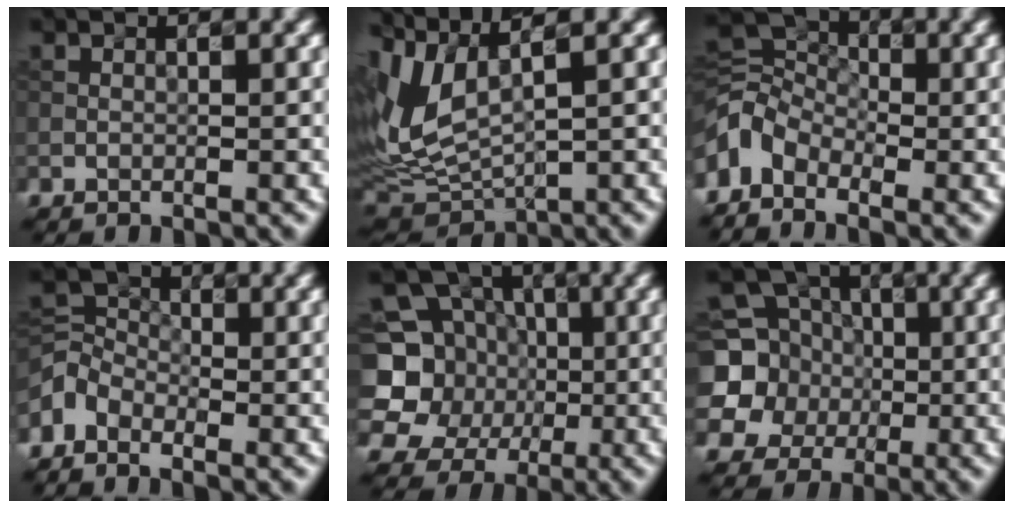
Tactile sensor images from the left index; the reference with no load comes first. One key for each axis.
{"total": 6.9, "fx": 2.4, "fy": 2.7, "fz": 5.8, "tx": -0.145, "ty": 0.004, "tz": 0.053}
{"total": 4.3, "fx": -2.6, "fy": 2.8, "fz": 2.0, "tx": -0.037, "ty": 0.005, "tz": -0.070}
{"total": 3.1, "fx": -2.2, "fy": 1.9, "fz": 1.0, "tx": -0.023, "ty": 0.005, "tz": -0.060}
{"total": 8.7, "fx": 0.0, "fy": 8.1, "fz": 3.2, "tx": -0.063, "ty": 0.006, "tz": -0.031}
{"total": 8.6, "fx": 0.2, "fy": 8.0, "fz": 3.3, "tx": -0.081, "ty": 0.015, "tz": -0.028}